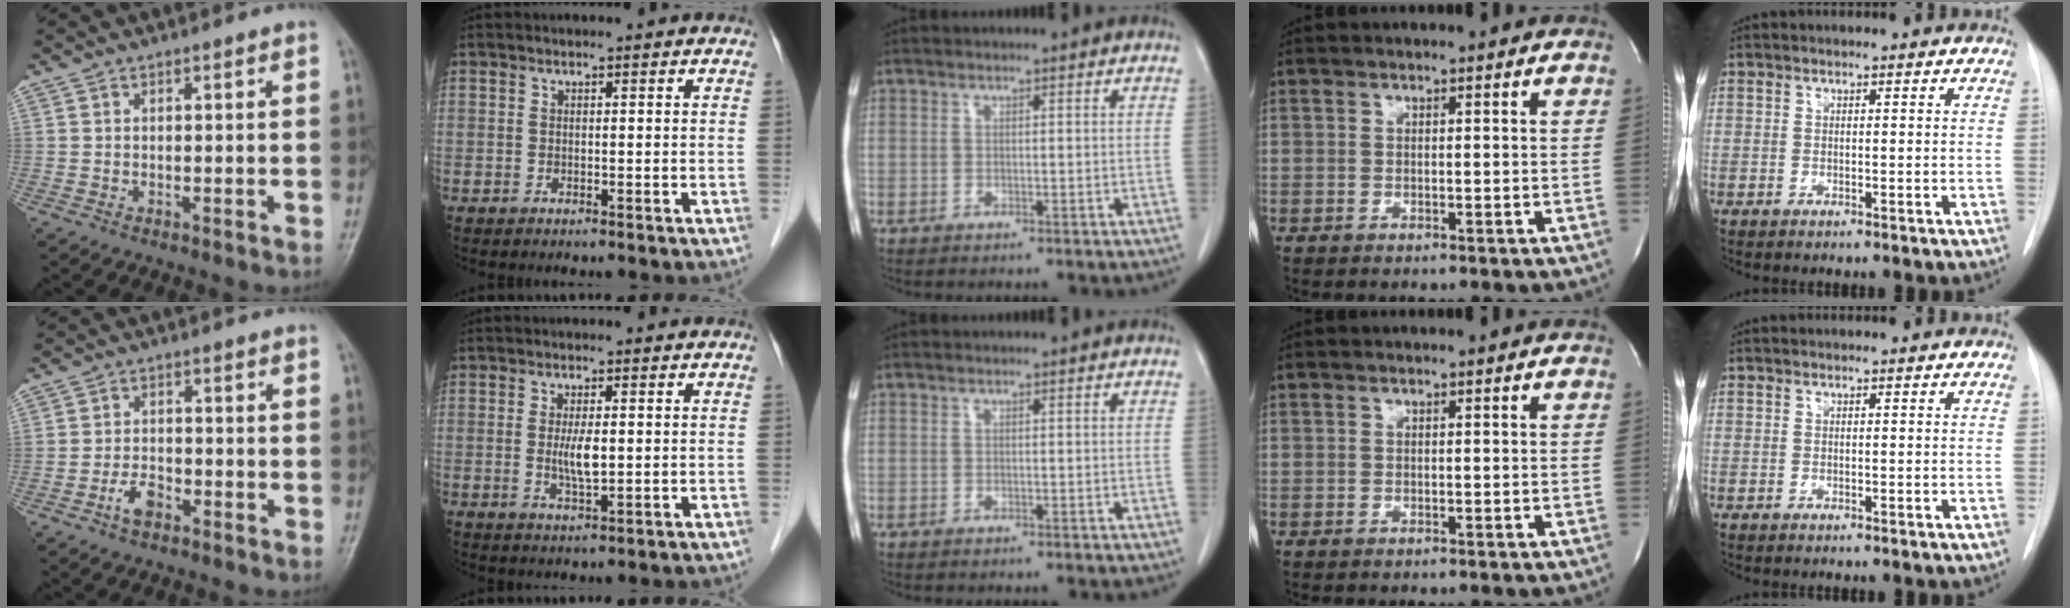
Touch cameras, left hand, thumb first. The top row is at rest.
{"thumb": {"total": 3.8, "force": [-2.3, 2.1, 2.2], "torque": [-0.034, 0.020, -0.043]}, "index": {"total": 3.8, "force": [0.1, 0.8, 3.7], "torque": [-0.071, -0.006, 0.003]}}